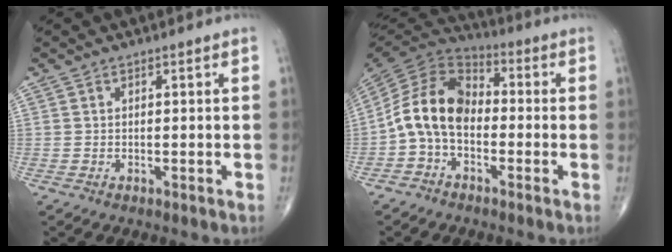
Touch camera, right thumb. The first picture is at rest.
{"total": 12.1, "force": [-2.2, 8.2, 8.6], "torque": [-0.149, 0.045, -0.057]}